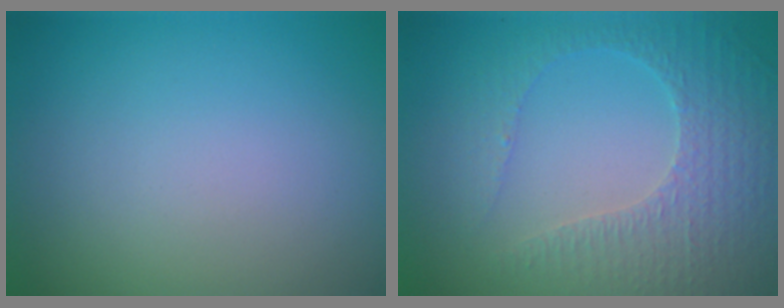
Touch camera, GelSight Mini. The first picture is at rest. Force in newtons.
{"total": 4.6, "press": 3.2, "slide": 3.3}